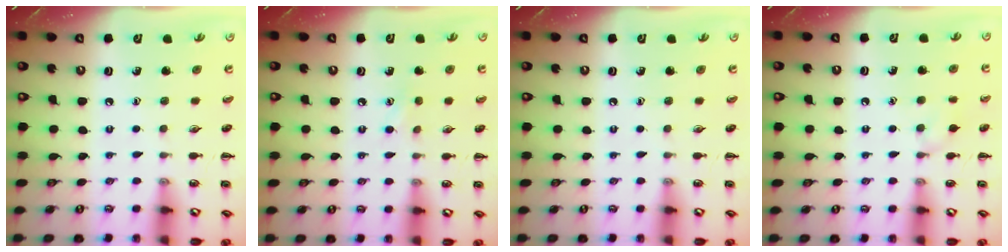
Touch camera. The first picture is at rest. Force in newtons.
{"total": 2.0, "press": 1.9, "slide": 0.6}
{"total": 0.0}
{"total": 6.7, "press": 6.3, "slide": 2.3}